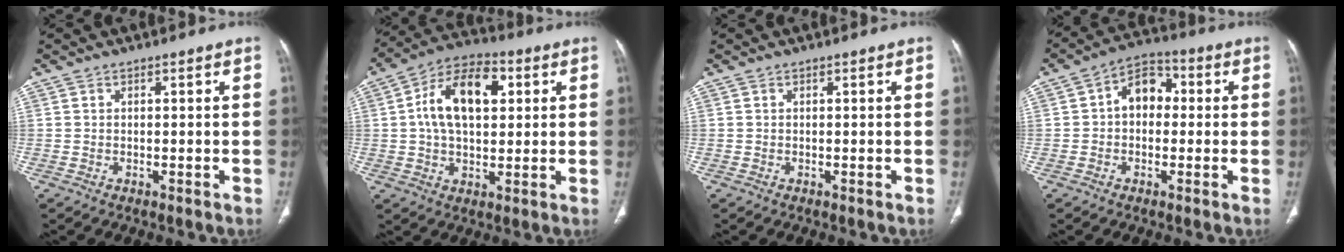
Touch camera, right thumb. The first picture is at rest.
{"total": 14.6, "force": [3.1, 8.6, 11.4], "torque": [-0.183, 0.017, 0.046]}
{"total": 0.0}
{"total": 7.9, "force": [0.5, 5.7, 5.5], "torque": [-0.058, 0.027, -0.006]}